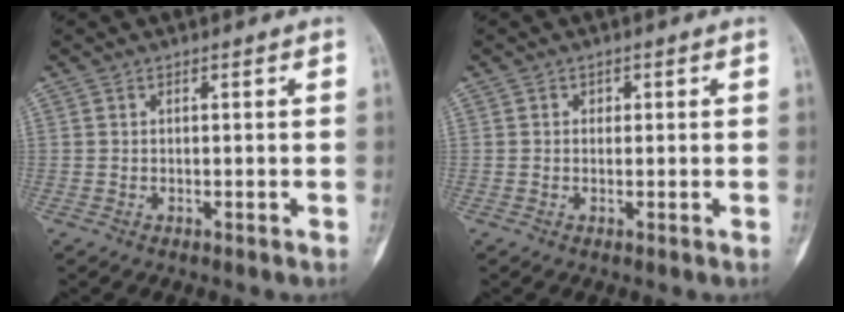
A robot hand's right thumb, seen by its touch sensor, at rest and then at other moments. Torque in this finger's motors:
{"motor_torque": [-0.57, 0.20, -0.23, 0.26, -0.09]}